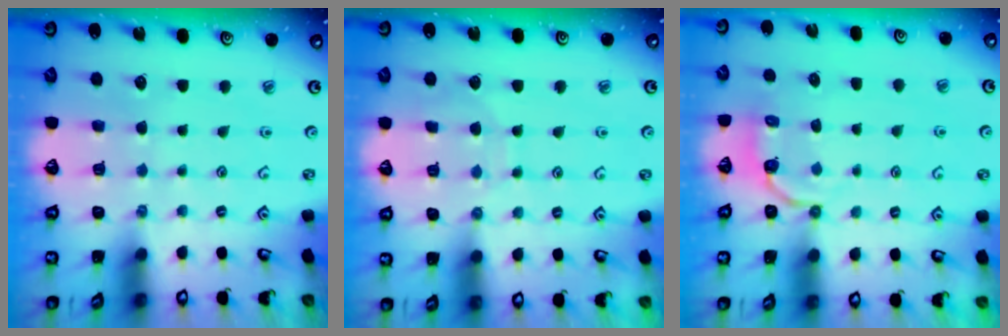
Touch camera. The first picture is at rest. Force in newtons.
{"total": 6.3, "press": 6.3, "slide": 0.6}
{"total": 3.5, "press": 2.1, "slide": 2.9}